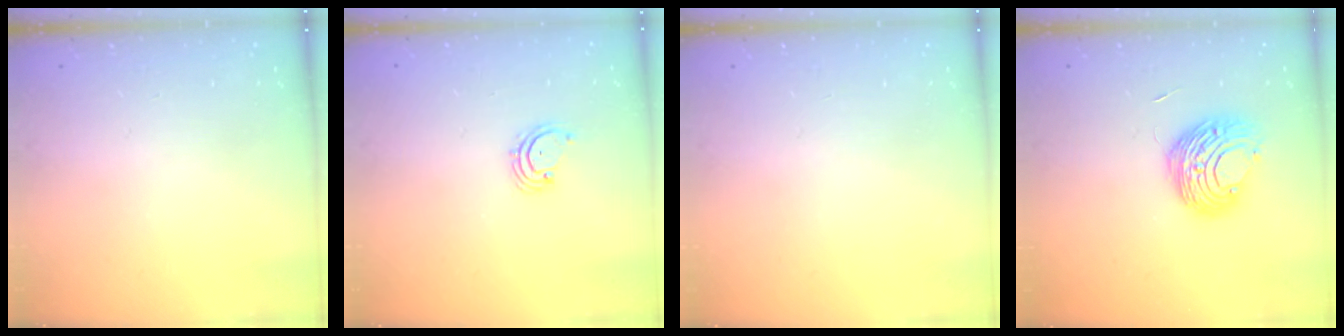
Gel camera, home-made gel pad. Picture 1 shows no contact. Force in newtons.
{"total": 2.3, "press": 2.3, "slide": 0.5}
{"total": 0.0}
{"total": 10.0, "press": 10.0, "slide": 0.5}